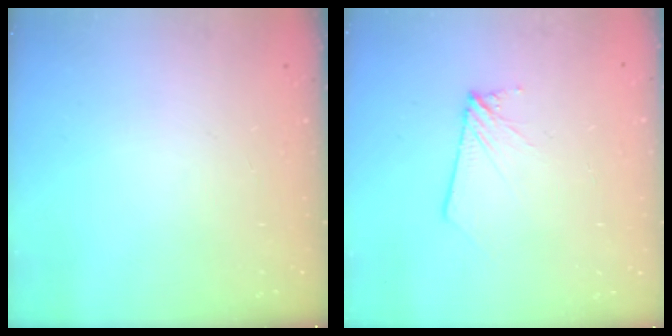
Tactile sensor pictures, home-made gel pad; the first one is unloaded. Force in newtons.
{"total": 2.6, "press": 2.6, "slide": 0.2}